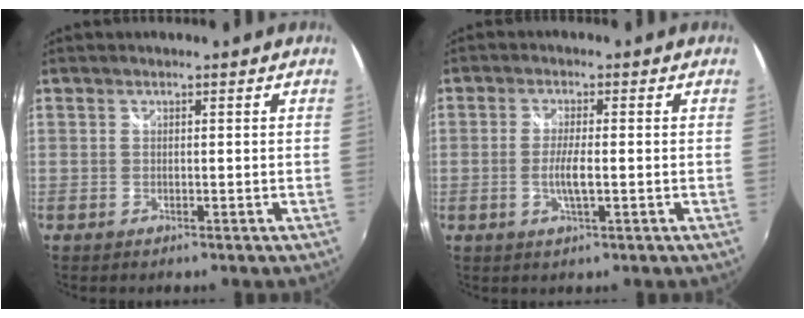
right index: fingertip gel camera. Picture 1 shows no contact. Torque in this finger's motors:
{"motor_torque": [0.41, -0.17, 0.18, 0.05]}